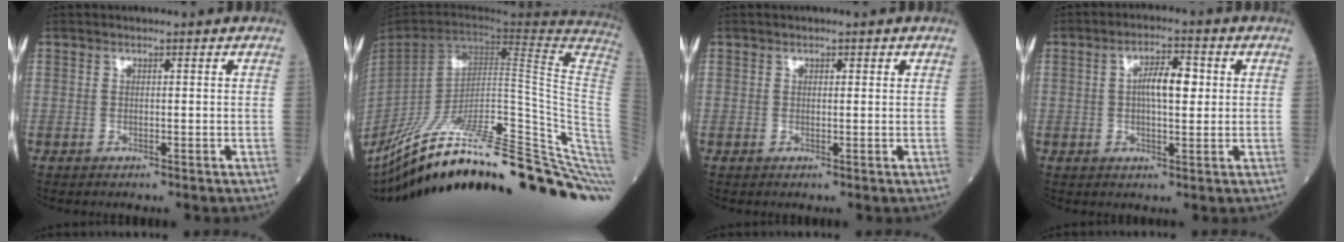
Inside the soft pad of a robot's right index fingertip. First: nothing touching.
{"total": 38.6, "force": [-28.3, 2.8, 26.1], "torque": [-0.265, -0.052, -0.401]}
{"total": 0.8, "force": [0.5, 0.5, 0.5], "torque": [-0.007, 0.001, 0.004]}
{"total": 5.7, "force": [0.8, 1.8, 5.3], "torque": [-0.094, 0.014, 0.012]}